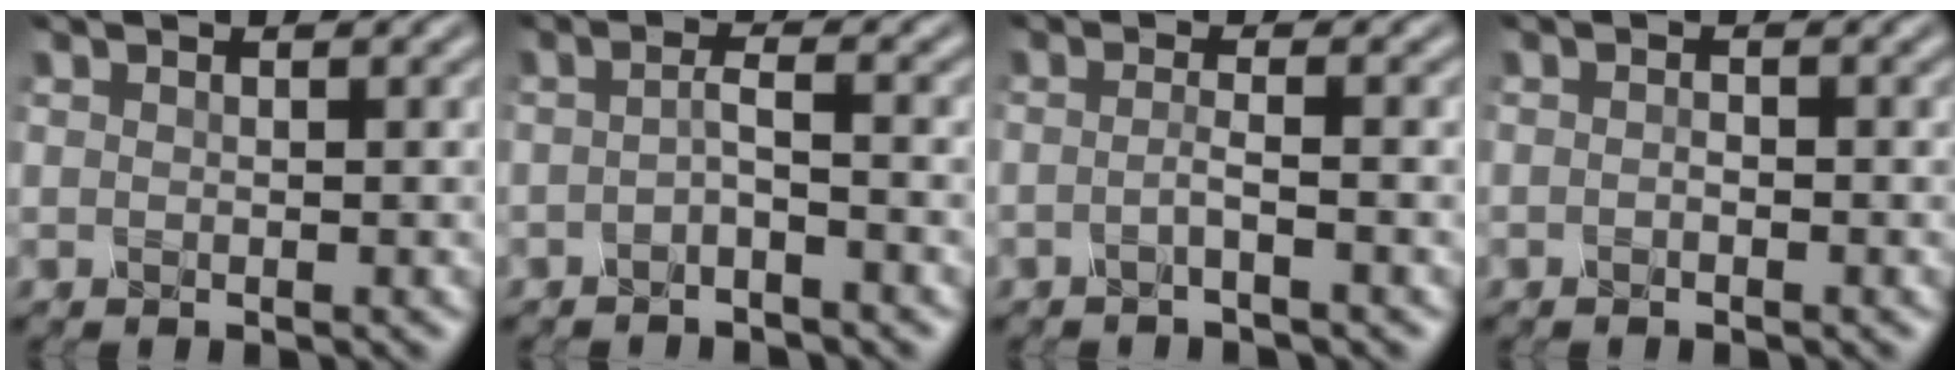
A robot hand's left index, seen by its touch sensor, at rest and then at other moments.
{"total": 1.8, "force": [-1.4, 0.1, 1.1], "torque": [-0.024, 0.000, -0.031]}
{"total": 1.6, "force": [-1.3, 0.2, 1.0], "torque": [-0.015, -0.002, -0.032]}
{"total": 0.9, "force": [-0.8, 0.3, 0.3], "torque": [-0.007, 0.001, -0.018]}